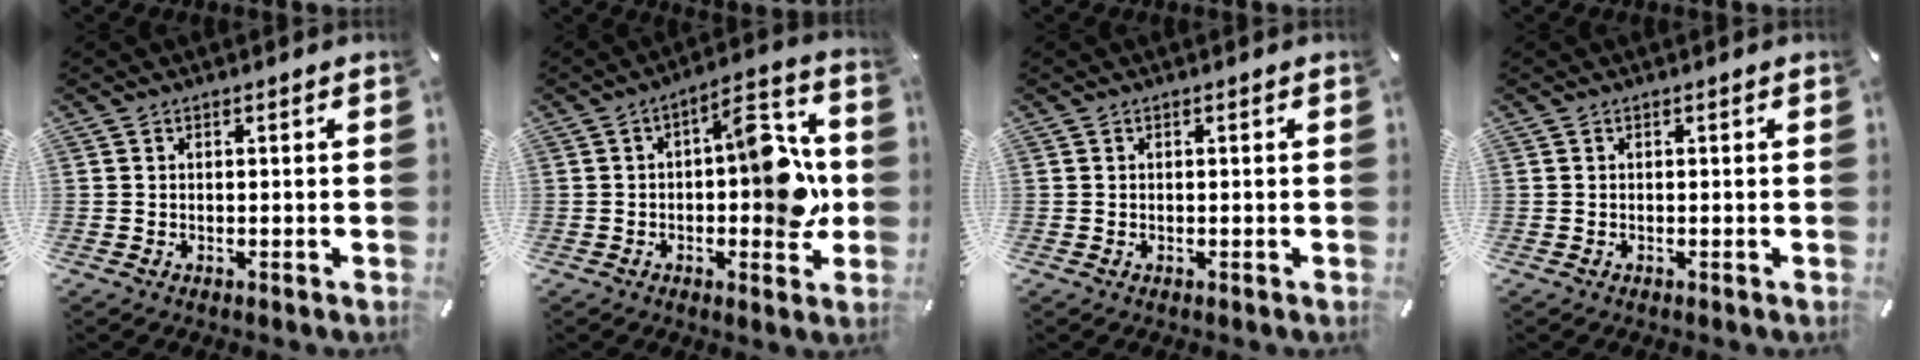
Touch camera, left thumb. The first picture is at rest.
{"total": 14.5, "force": [0.1, 6.7, 12.9], "torque": [-0.151, -0.004, 0.003]}
{"total": 0.0}
{"total": 0.0}